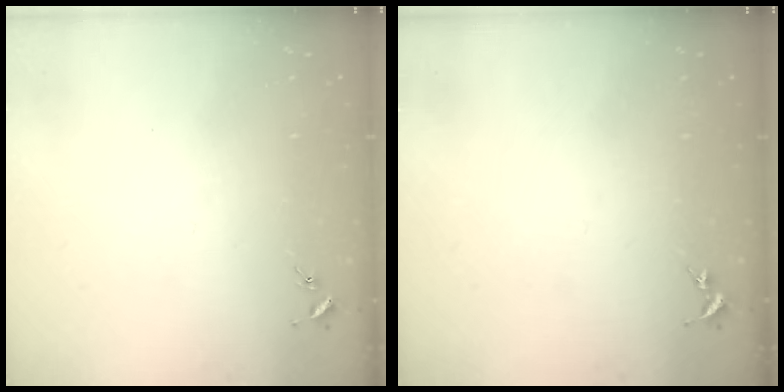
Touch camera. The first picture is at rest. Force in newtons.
{"total": 0.0}